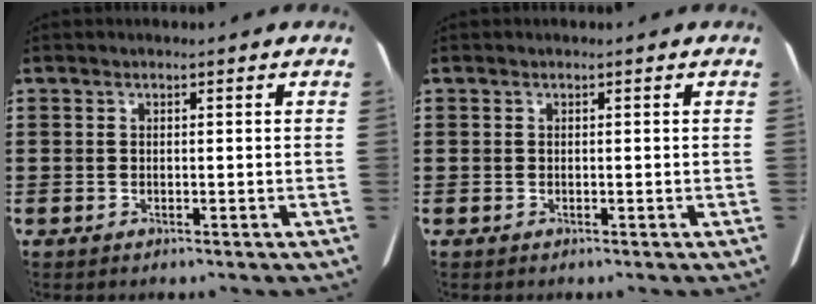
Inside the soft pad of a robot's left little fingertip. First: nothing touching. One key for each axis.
{"total": 0.0}